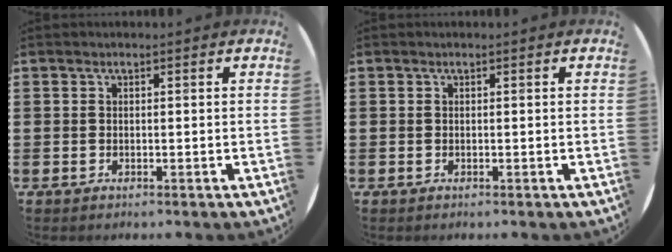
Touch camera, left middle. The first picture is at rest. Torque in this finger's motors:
{"motor_torque": [-0.07, 0.08, -0.01, 0.00]}